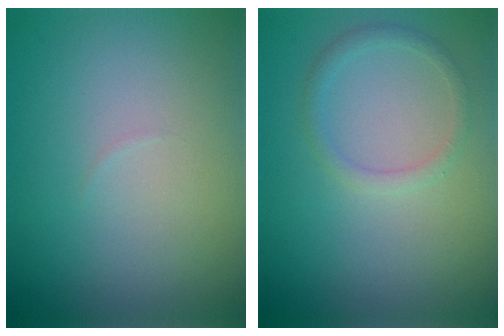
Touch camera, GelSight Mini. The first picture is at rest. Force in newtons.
{"total": 1.4, "press": 1.4, "slide": 0.2}